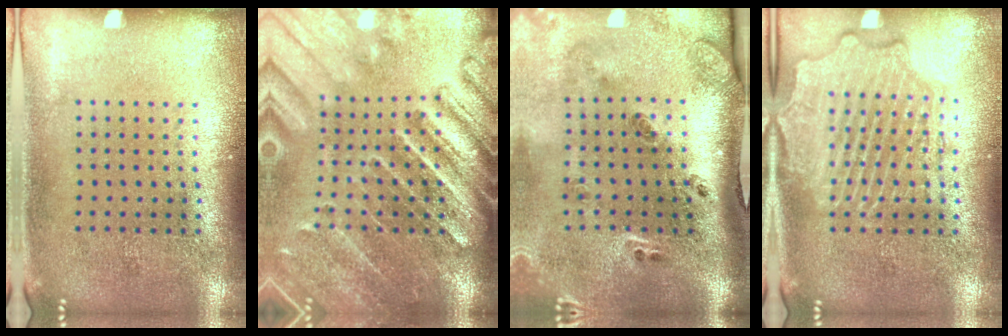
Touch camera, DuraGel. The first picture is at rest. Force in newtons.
{"total": 3.6, "press": 3.1, "slide": 1.8}
{"total": 3.1, "press": 1.8, "slide": 2.5}
{"total": 2.3, "press": 2.3, "slide": 0.4}